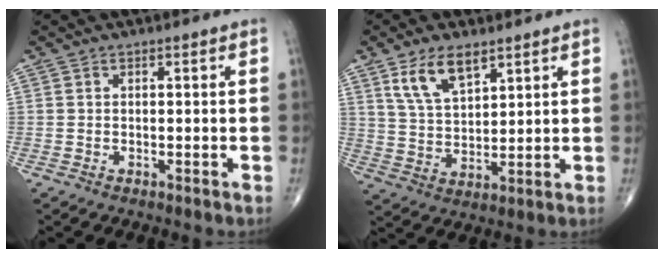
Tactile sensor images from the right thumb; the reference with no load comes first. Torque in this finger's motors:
{"motor_torque": [-0.09, 0.24, 0.71, 0.68, 0.10]}